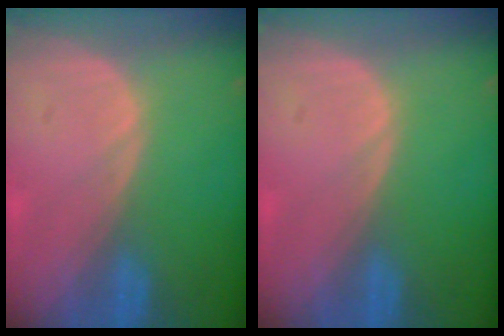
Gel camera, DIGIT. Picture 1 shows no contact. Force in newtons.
{"total": 0.0}